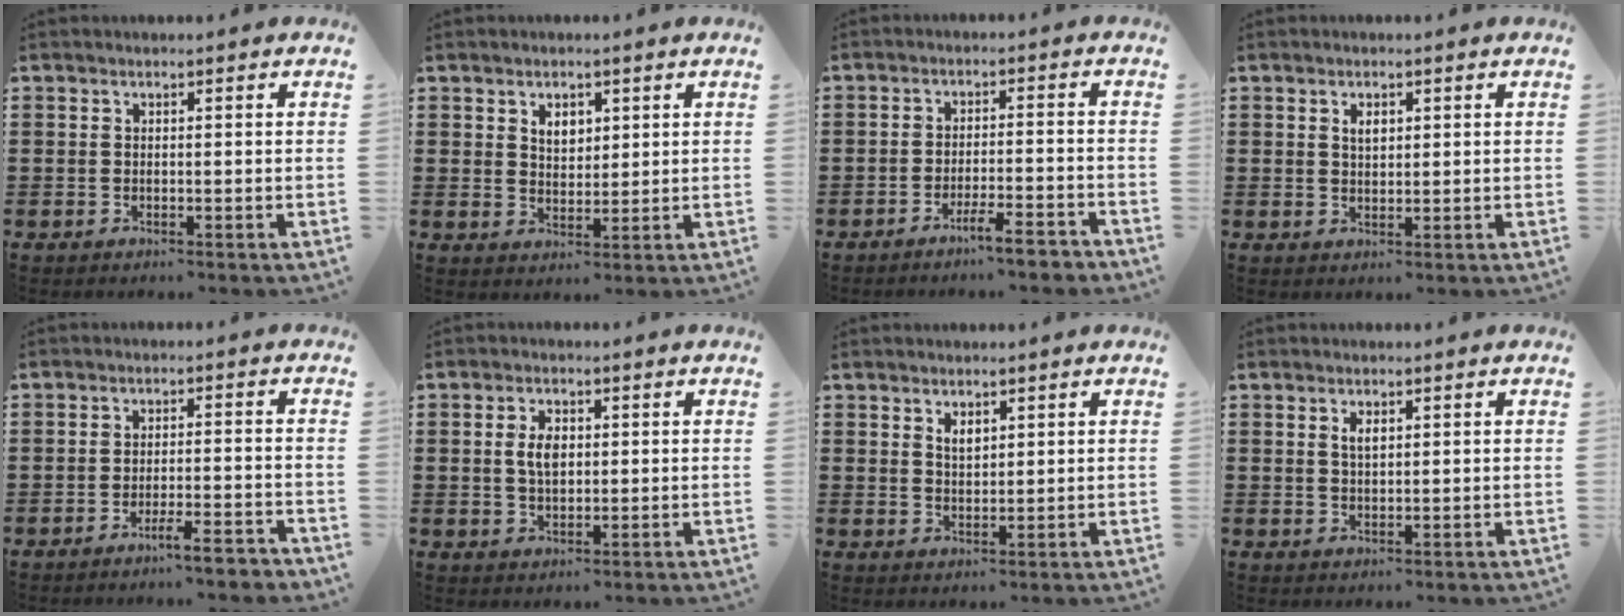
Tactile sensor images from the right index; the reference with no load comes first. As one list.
[{"total": 2.8, "force": [1.7, 1.9, 1.3], "torque": [-0.025, 0.004, 0.028]}, {"total": 4.8, "force": [-4.2, -0.1, 2.4], "torque": [-0.037, -0.005, -0.075]}, {"total": 1.5, "force": [0.8, 0.8, 1.0], "torque": [-0.023, 0.004, 0.014]}, {"total": 4.4, "force": [-3.7, 0.0, 2.4], "torque": [-0.037, -0.005, -0.065]}, {"total": 3.7, "force": [0.5, 2.1, 3.0], "torque": [-0.055, 0.006, 0.006]}, {"total": 1.9, "force": [1.5, 0.9, 0.8], "torque": [-0.019, 0.003, 0.027]}, {"total": 1.7, "force": [0.9, 0.7, 1.3], "torque": [-0.028, 0.004, 0.015]}]